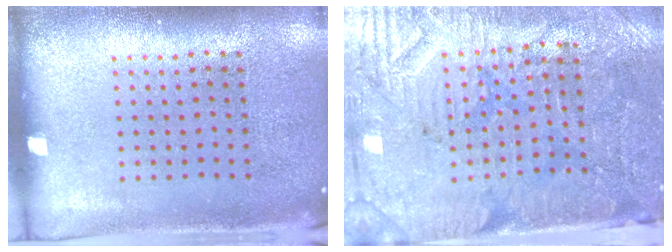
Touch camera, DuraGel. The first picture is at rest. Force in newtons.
{"total": 3.8, "press": 3.5, "slide": 1.3}